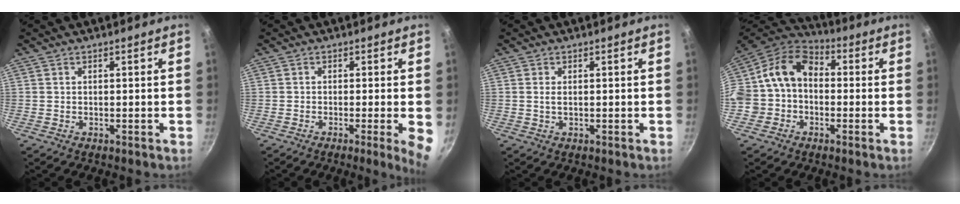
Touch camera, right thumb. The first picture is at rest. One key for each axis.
{"total": 5.2, "fx": -1.2, "fy": 0.4, "fz": 5.1, "tx": -0.058, "ty": -0.002, "tz": -0.018}
{"total": 1.3, "fx": 0.2, "fy": 0.7, "fz": 1.1, "tx": -0.021, "ty": 0.001, "tz": 0.002}
{"total": 14.6, "fx": -0.8, "fy": 11.7, "fz": 8.7, "tx": -0.139, "ty": 0.049, "tz": -0.030}